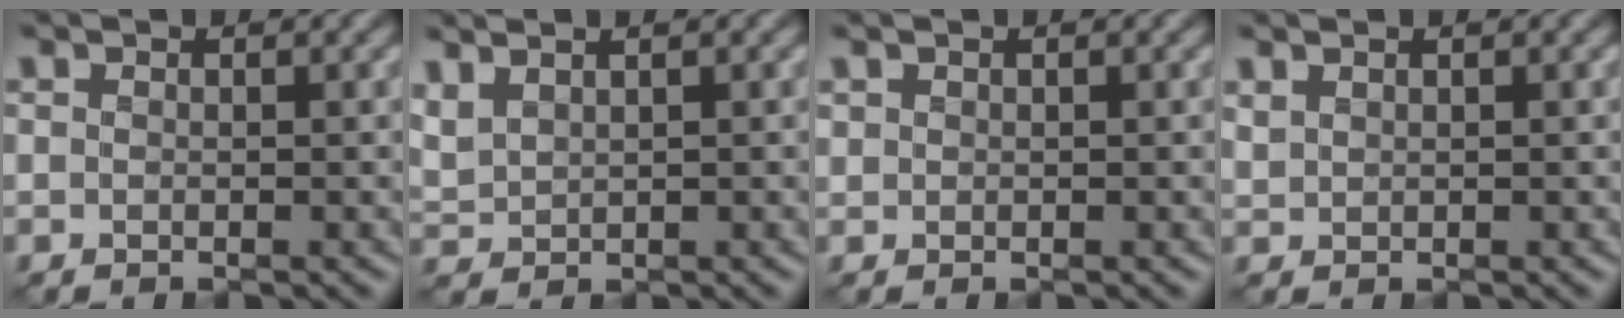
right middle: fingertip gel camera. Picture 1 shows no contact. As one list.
[{"total": 2.5, "force": [1.8, 1.1, 1.3], "torque": [-0.038, 0.013, 0.041]}, {"total": 0.5, "force": [0.4, 0.3, 0.0], "torque": [-0.003, 0.000, 0.012]}, {"total": 0.8, "force": [0.7, 0.3, 0.2], "torque": [-0.011, 0.001, 0.020]}]